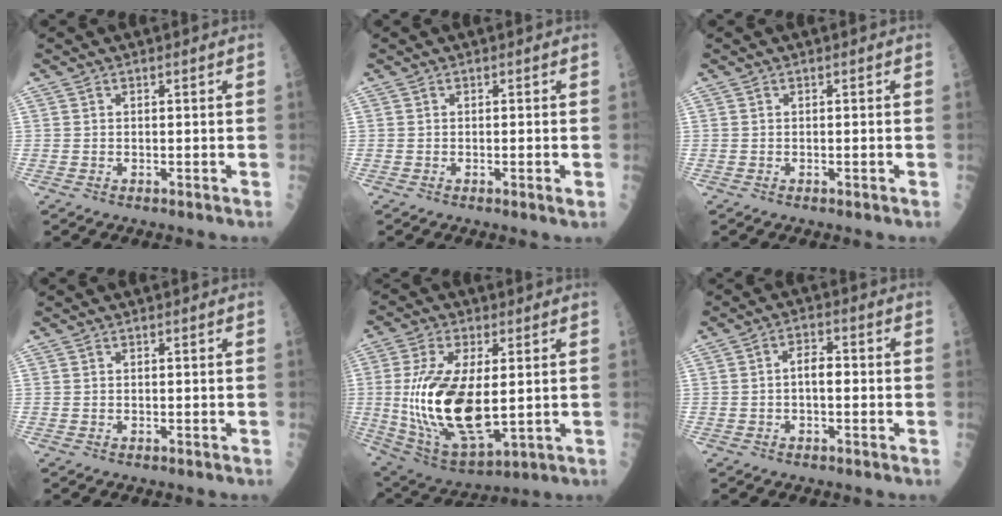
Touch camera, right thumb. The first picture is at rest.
{"total": 1.3, "force": [-0.3, 0.0, 1.3], "torque": [-0.022, -0.005, -0.005]}
{"total": 0.6, "force": [-0.2, 0.1, 0.5], "torque": [-0.008, -0.001, 0.000]}
{"total": 0.0}
{"total": 20.0, "force": [0.1, 8.7, 18.0], "torque": [-0.365, -0.019, 0.020]}
{"total": 4.1, "force": [-0.3, 2.0, 3.6], "torque": [-0.052, 0.014, -0.010]}